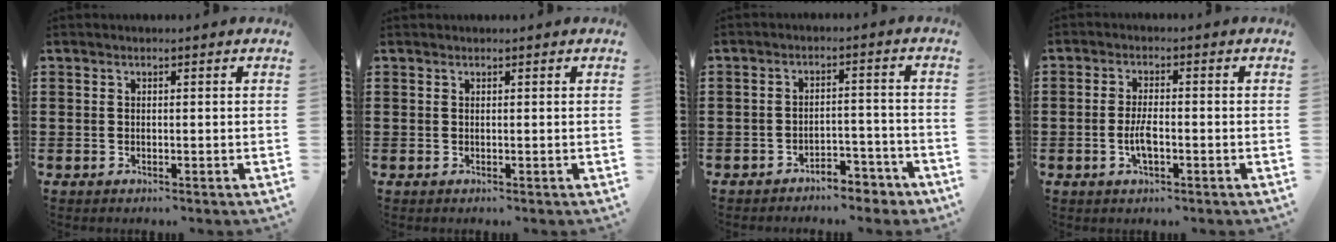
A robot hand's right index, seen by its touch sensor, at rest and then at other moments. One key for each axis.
{"total": 0.0}
{"total": 4.0, "fx": -3.8, "fy": 0.8, "fz": 0.9, "tx": -0.017, "ty": 0.010, "tz": -0.078}
{"total": 3.9, "fx": -1.1, "fy": 1.3, "fz": 3.5, "tx": -0.076, "ty": -0.001, "tz": -0.023}